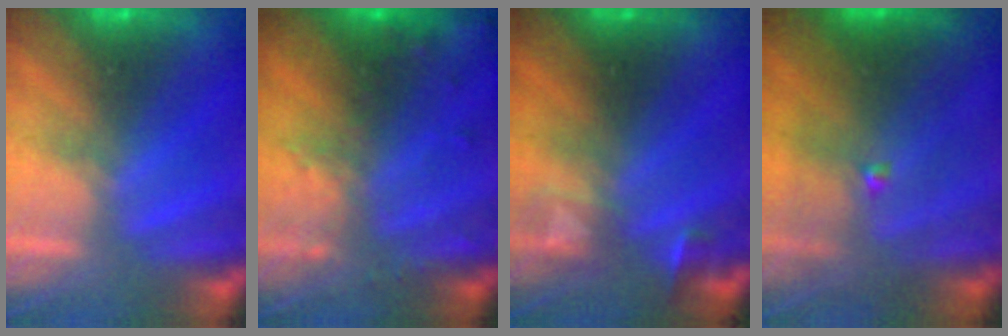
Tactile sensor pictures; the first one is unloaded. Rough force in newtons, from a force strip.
{"total": 6.8}
{"total": 3.1}
{"total": 4.5}